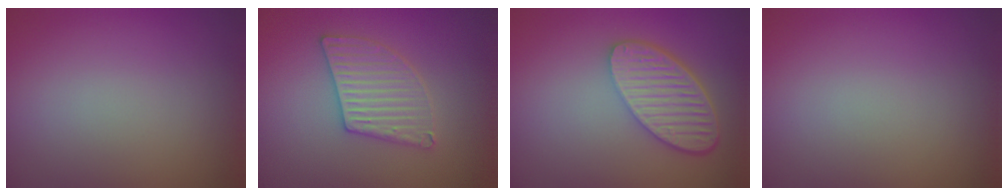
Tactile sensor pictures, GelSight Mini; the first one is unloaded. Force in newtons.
{"total": 3.2, "press": 3.2, "slide": 0.3}
{"total": 5.7, "press": 4.4, "slide": 3.6}
{"total": 0.0}